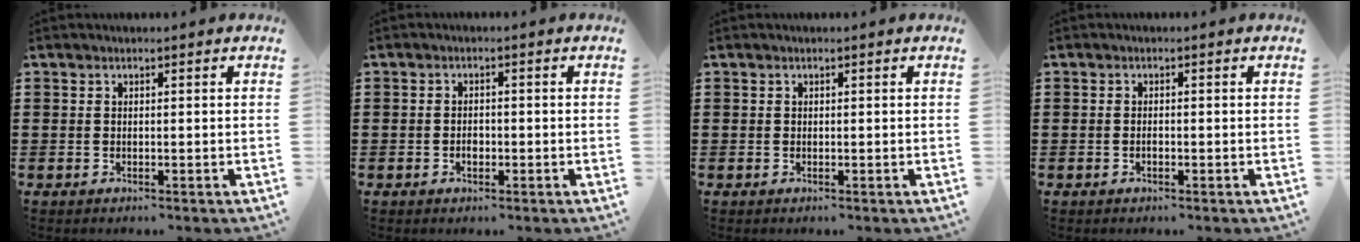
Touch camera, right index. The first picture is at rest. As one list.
[{"total": 1.7, "force": [-0.5, 1.0, 1.2], "torque": [-0.025, 0.001, -0.009]}, {"total": 0.0}, {"total": 0.7, "force": [-0.3, 0.3, 0.6], "torque": [-0.013, -0.004, -0.004]}]